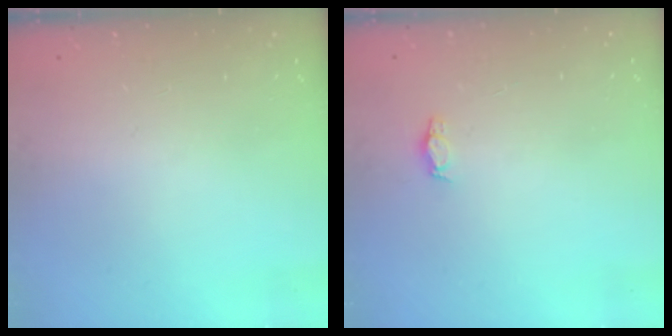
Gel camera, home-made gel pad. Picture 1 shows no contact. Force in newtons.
{"total": 2.9, "press": 2.8, "slide": 0.4}